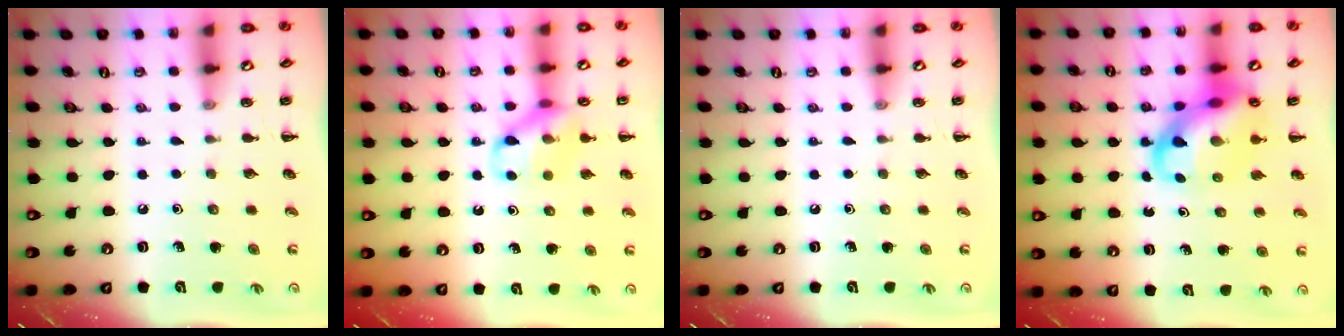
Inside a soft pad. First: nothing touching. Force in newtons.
{"total": 13.0, "press": 12.9, "slide": 1.5}
{"total": 0.0}
{"total": 14.7, "press": 14.2, "slide": 3.7}